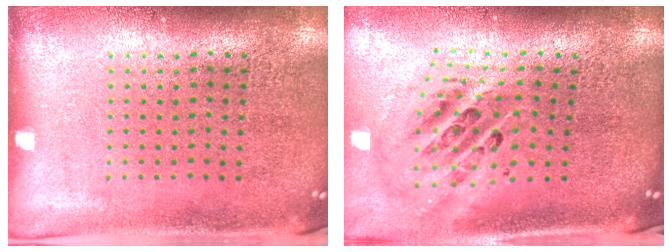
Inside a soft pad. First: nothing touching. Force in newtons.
{"total": 2.5, "press": 1.7, "slide": 1.9}